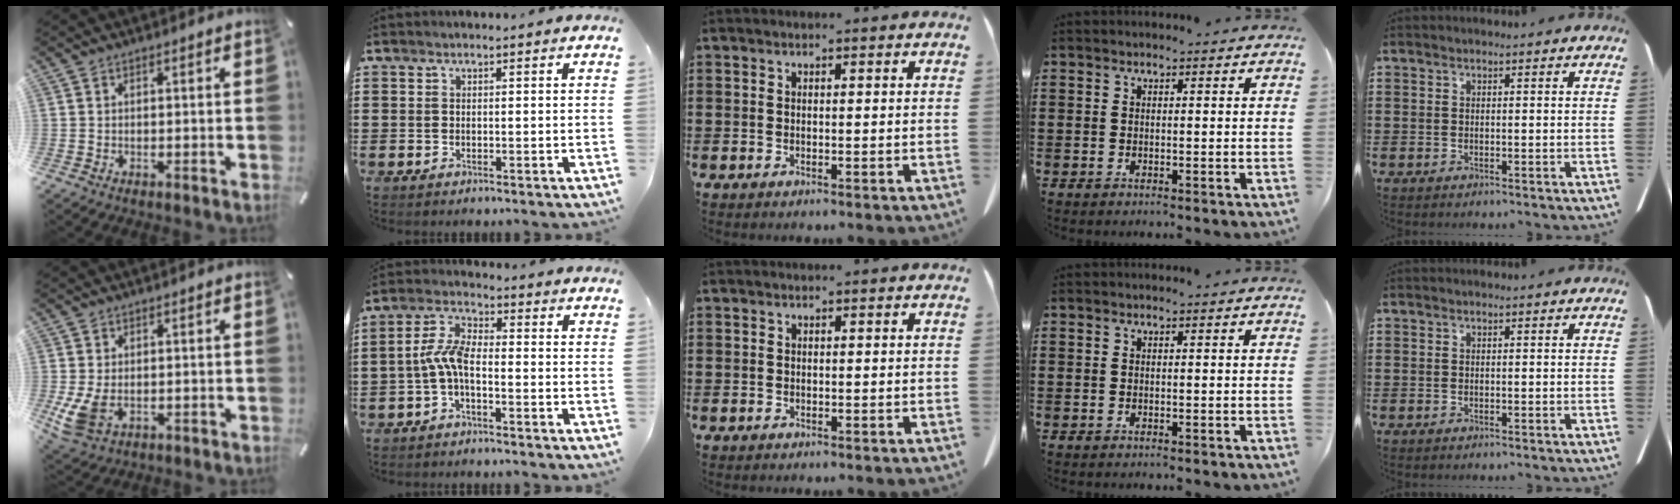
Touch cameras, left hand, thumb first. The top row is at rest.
{"thumb": {"total": 5.4, "force": [-0.3, 4.0, 3.6], "torque": [-0.090, -0.006, -0.008]}, "index": {"total": 5.8, "force": [-1.5, 2.1, 5.1], "torque": [-0.128, -0.002, -0.037]}}